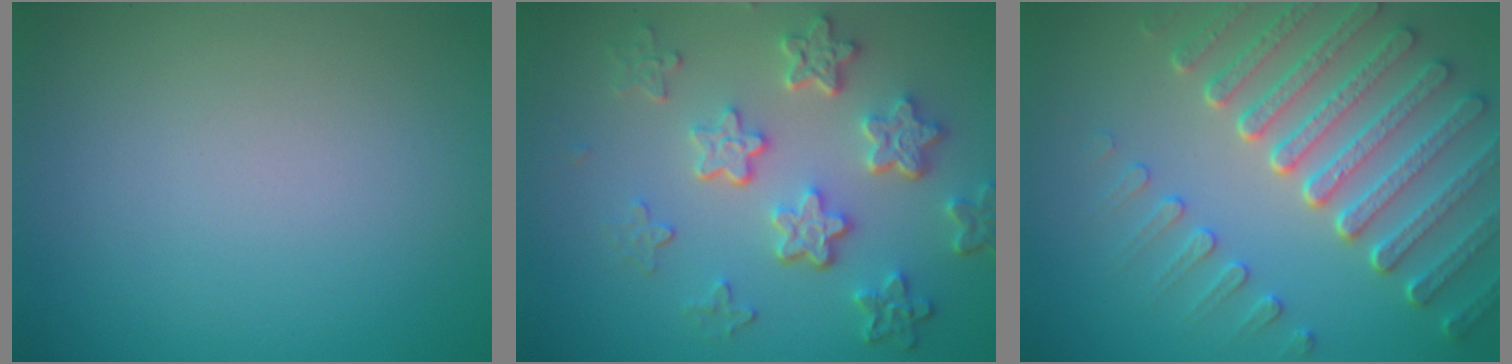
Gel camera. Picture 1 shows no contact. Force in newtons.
{"total": 6.0, "press": 4.4, "slide": 4.0}
{"total": 7.4, "press": 5.7, "slide": 4.8}